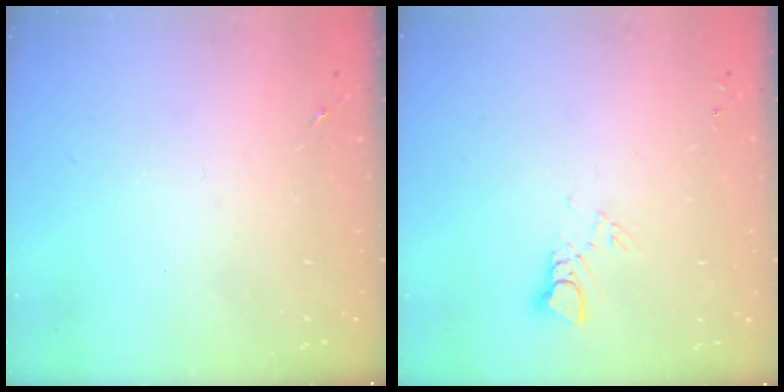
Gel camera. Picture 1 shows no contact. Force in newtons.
{"total": 2.9, "press": 2.9, "slide": 0.2}